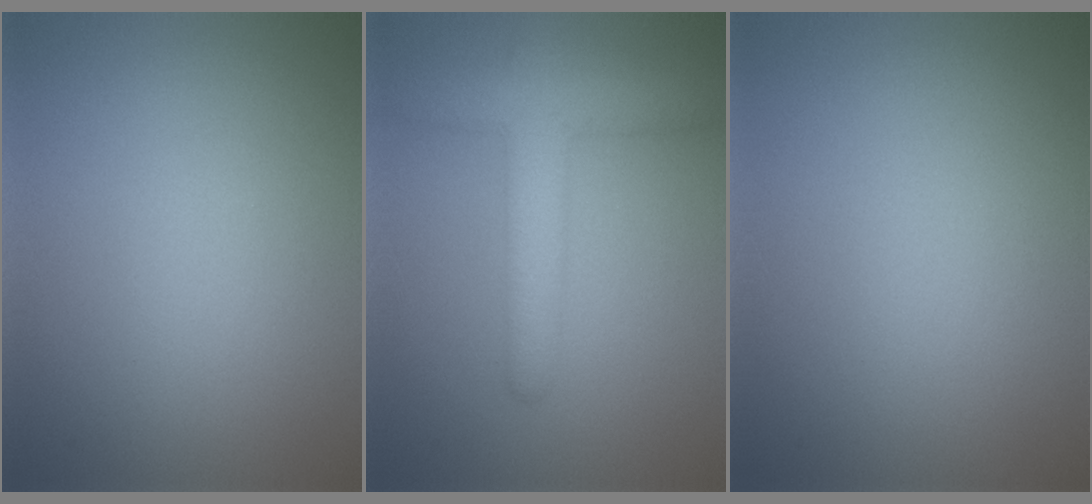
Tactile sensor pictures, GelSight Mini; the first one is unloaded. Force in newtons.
{"total": 4.7, "press": 4.7, "slide": 0.3}
{"total": 0.0}